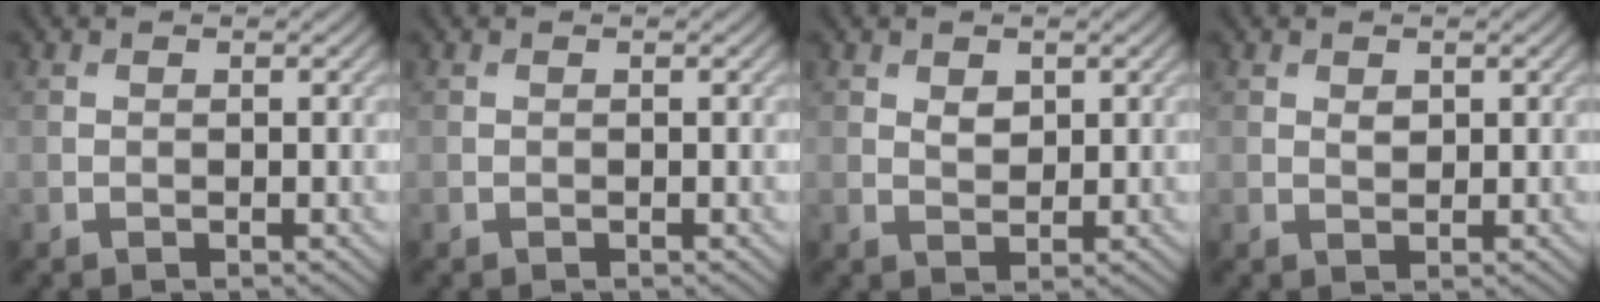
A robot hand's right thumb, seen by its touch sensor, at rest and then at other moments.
{"total": 0.0}
{"total": 1.8, "force": [0.9, 1.1, 1.1], "torque": [-0.022, -0.003, 0.019]}
{"total": 1.1, "force": [0.5, 0.7, 0.7], "torque": [-0.014, -0.004, 0.012]}